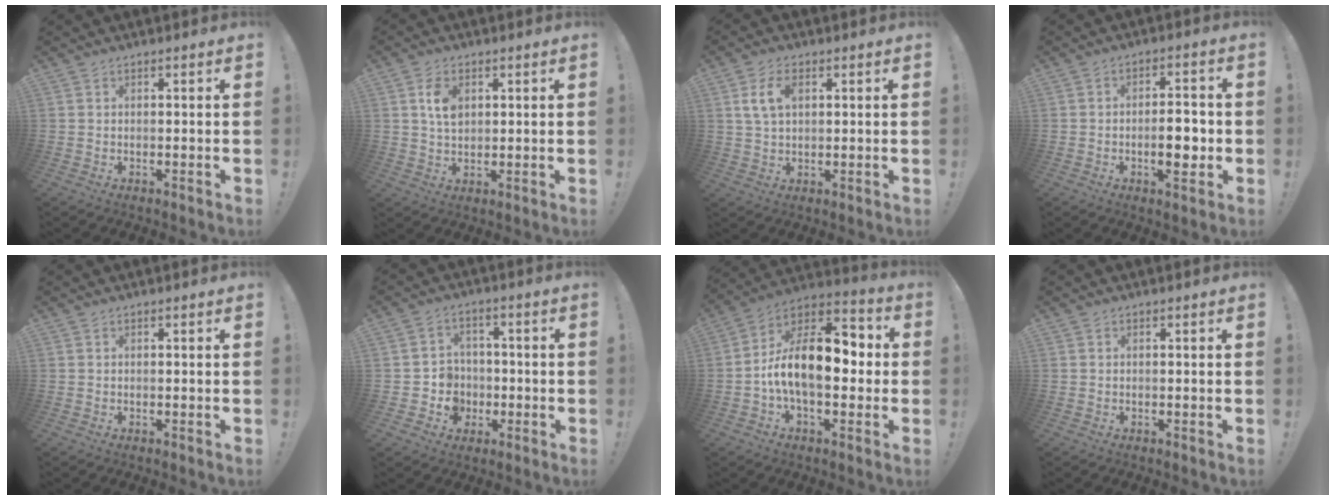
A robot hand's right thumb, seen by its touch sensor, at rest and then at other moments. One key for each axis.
{"total": 6.1, "fx": 2.0, "fy": 3.9, "fz": 4.3, "tx": -0.070, "ty": 0.001, "tz": 0.036}
{"total": 7.1, "fx": 2.1, "fy": 4.2, "fz": 5.3, "tx": -0.098, "ty": 0.003, "tz": 0.039}
{"total": 7.9, "fx": -1.6, "fy": 3.3, "fz": 7.0, "tx": -0.096, "ty": 0.004, "tz": -0.031}
{"total": 0.0}
{"total": 7.2, "fx": -1.2, "fy": 6.9, "fz": 1.5, "tx": -0.032, "ty": 0.008, "tz": -0.014}
{"total": 18.0, "fx": -0.9, "fy": 9.7, "fz": 15.2, "tx": -0.256, "ty": 0.009, "tz": -0.015}
{"total": 0.0}